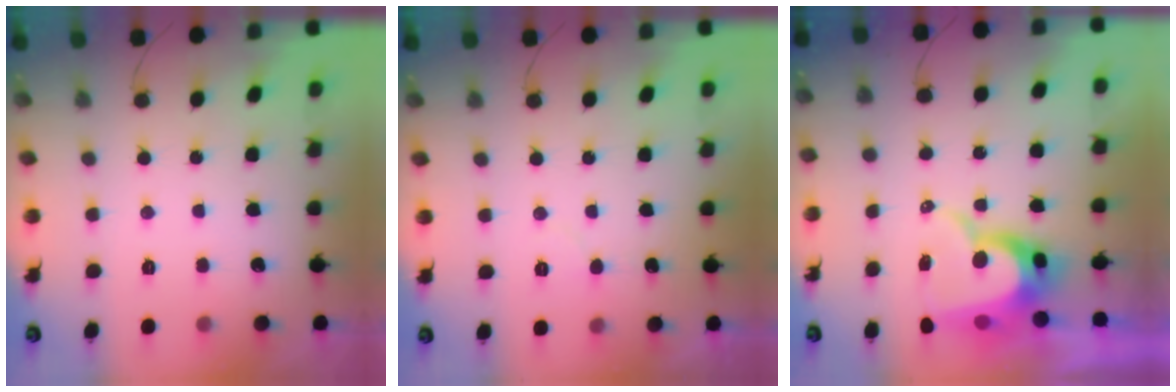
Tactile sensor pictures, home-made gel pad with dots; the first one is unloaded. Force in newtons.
{"total": 4.4, "press": 4.3, "slide": 0.5}
{"total": 11.0, "press": 10.9, "slide": 0.9}